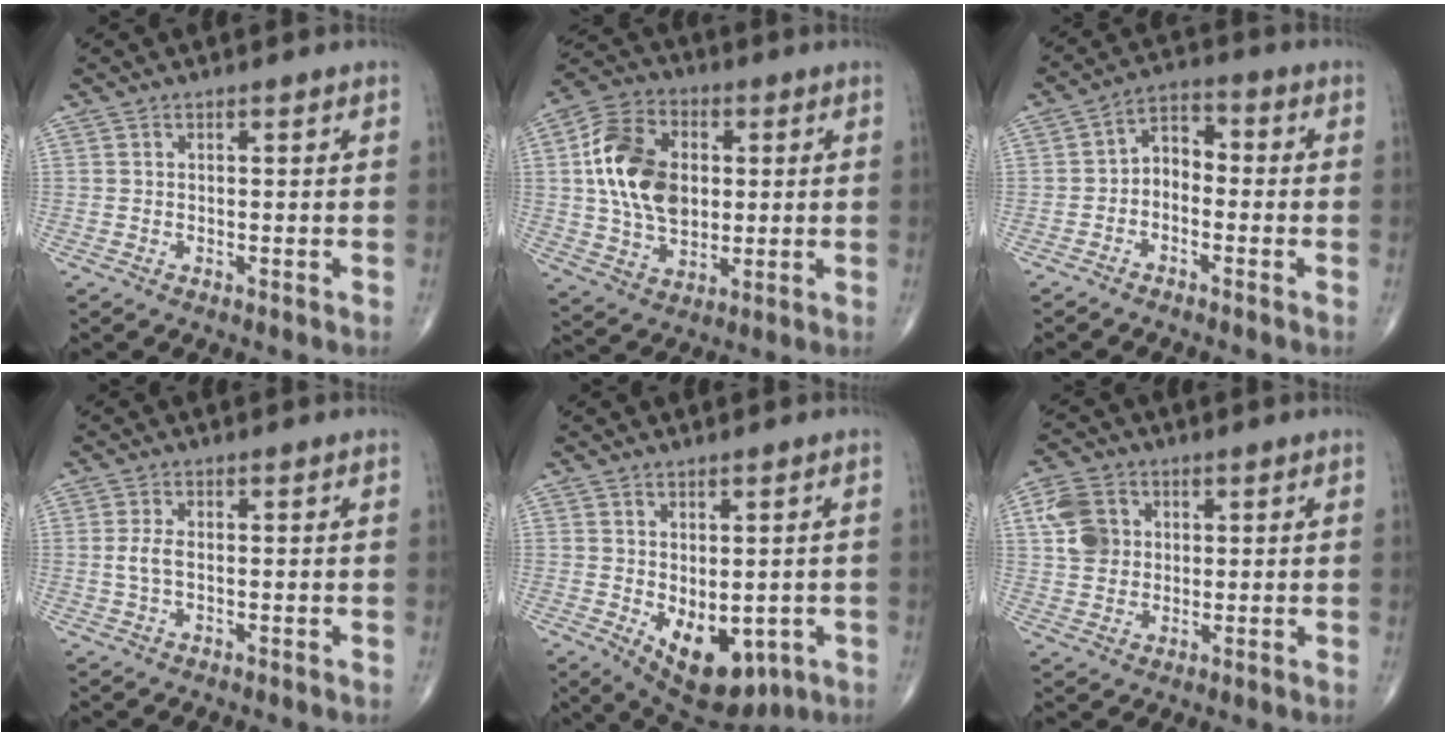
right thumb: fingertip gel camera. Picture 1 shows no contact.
{"total": 16.6, "force": [2.0, 11.5, 11.8], "torque": [-0.193, 0.008, 0.035]}
{"total": 5.4, "force": [-1.4, 3.8, 3.6], "torque": [-0.042, 0.033, -0.041]}
{"total": 2.4, "force": [-0.1, 1.1, 2.1], "torque": [-0.055, 0.001, -0.003]}
{"total": 12.0, "force": [-3.4, 7.0, 9.2], "torque": [-0.107, -0.005, -0.026]}
{"total": 8.1, "force": [1.9, 6.6, 4.2], "torque": [-0.064, 0.000, 0.032]}